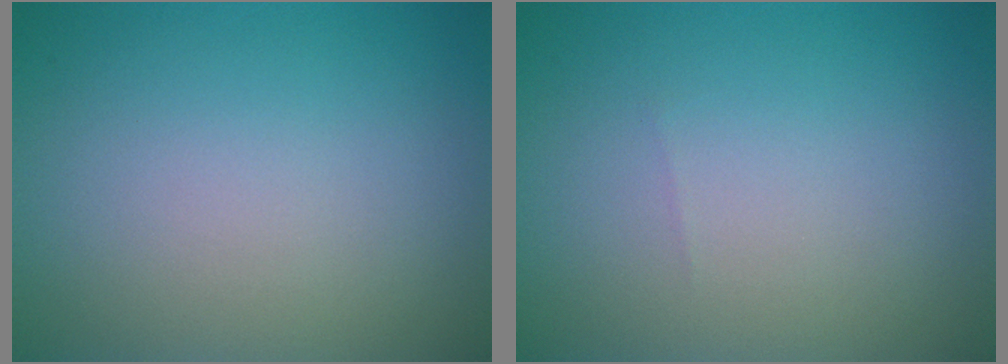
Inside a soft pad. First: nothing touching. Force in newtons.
{"total": 0.0}